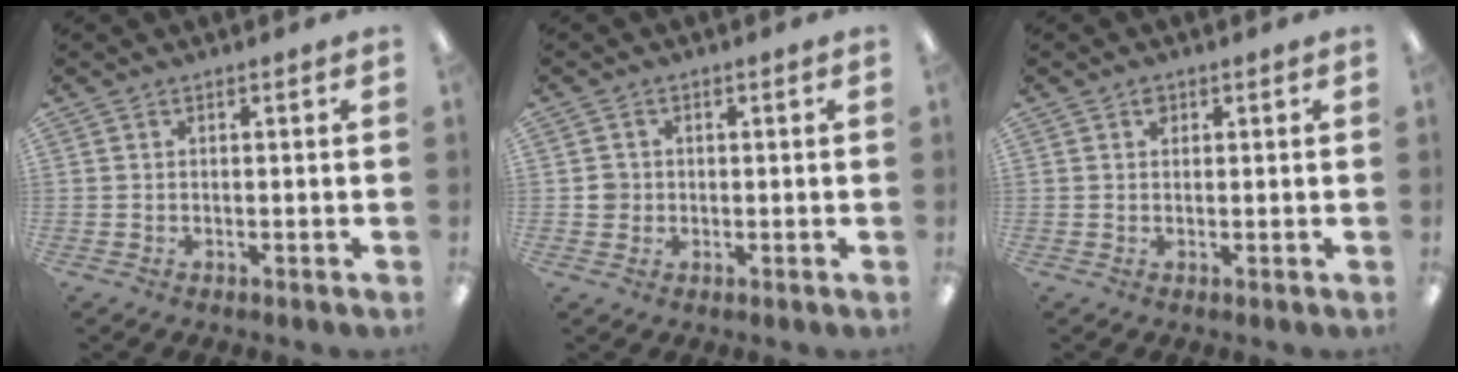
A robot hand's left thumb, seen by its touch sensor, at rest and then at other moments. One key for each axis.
{"total": 2.8, "fx": 0.0, "fy": 2.7, "fz": 0.5, "tx": -0.005, "ty": 0.002, "tz": -0.004}
{"total": 1.4, "fx": 0.8, "fy": 1.0, "fz": 0.7, "tx": -0.007, "ty": -0.001, "tz": 0.012}